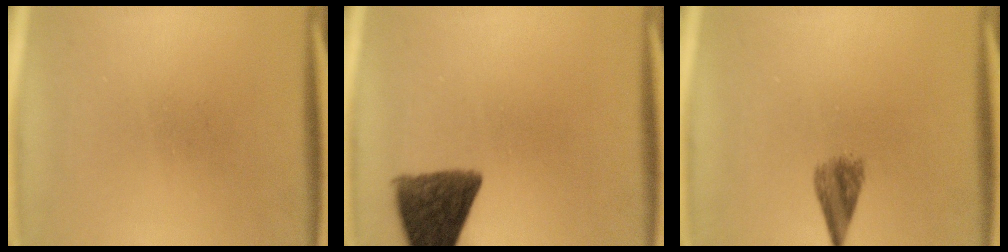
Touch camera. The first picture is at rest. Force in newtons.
{"total": 10.8}
{"total": 3.5}